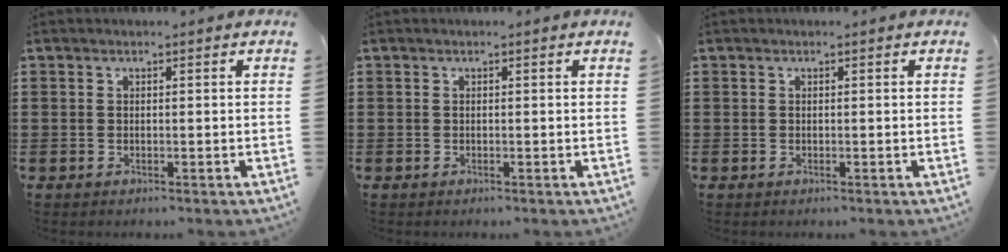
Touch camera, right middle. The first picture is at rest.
{"total": 0.0}
{"total": 0.0}